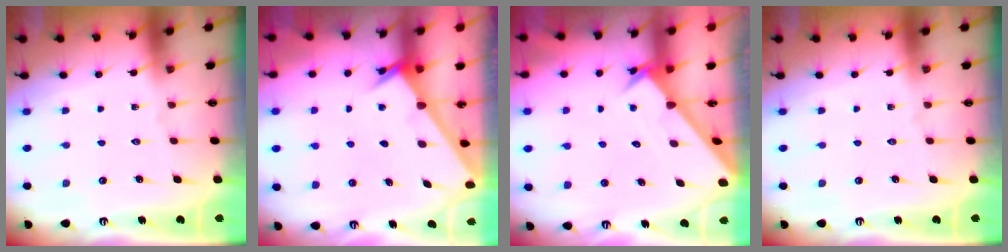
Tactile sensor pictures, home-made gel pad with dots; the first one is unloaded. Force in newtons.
{"total": 2.4, "press": 2.4, "slide": 0.2}
{"total": 2.5, "press": 2.5, "slide": 0.2}
{"total": 0.0}